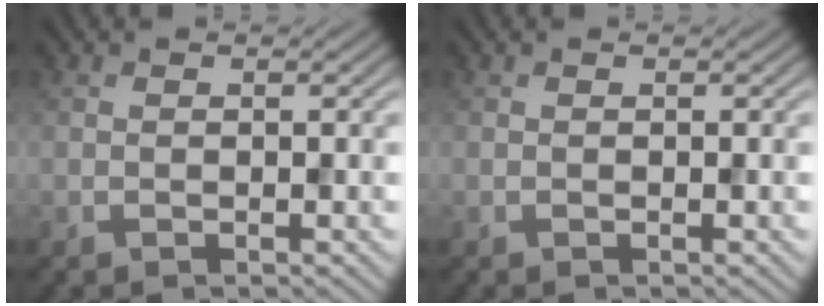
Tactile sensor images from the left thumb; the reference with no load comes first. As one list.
[{"total": 0.0}]